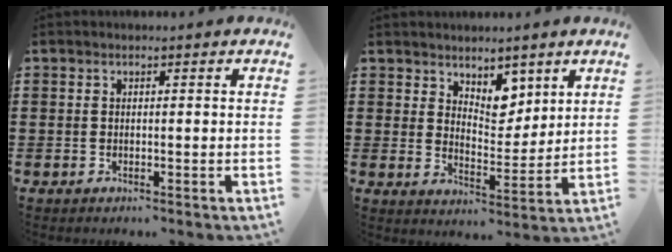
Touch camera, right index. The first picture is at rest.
{"total": 5.7, "force": [4.3, 3.1, 1.9], "torque": [-0.038, -0.013, 0.076]}